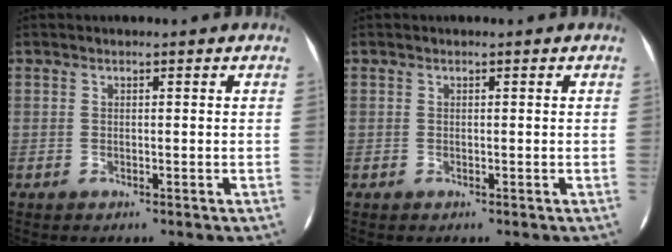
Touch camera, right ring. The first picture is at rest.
{"total": 0.0}